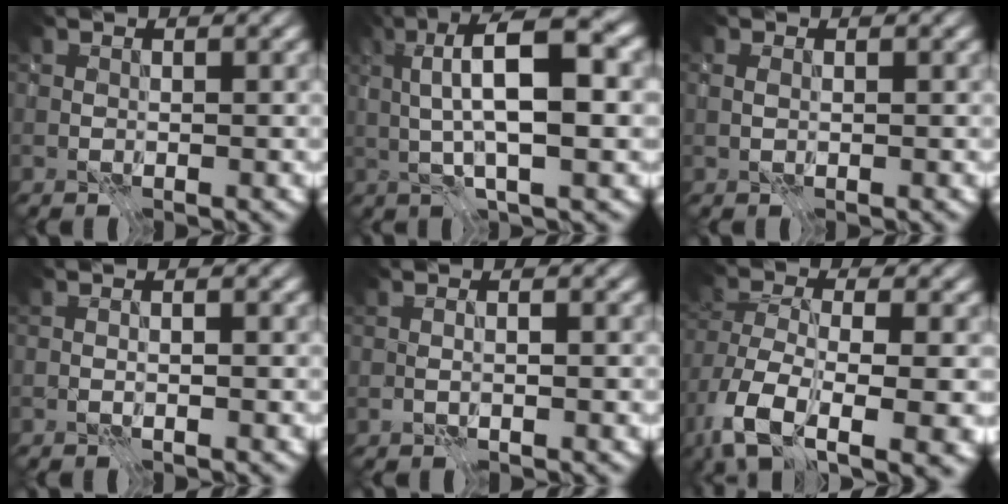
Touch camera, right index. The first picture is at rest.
{"total": 10.1, "force": [1.6, 3.0, 9.5], "torque": [-0.152, 0.014, 0.023]}
{"total": 0.6, "force": [0.0, 0.4, 0.4], "torque": [-0.010, -0.003, 0.004]}
{"total": 0.7, "force": [-0.4, 0.0, 0.5], "torque": [-0.010, -0.007, -0.008]}
{"total": 1.7, "force": [0.3, 0.7, 1.5], "torque": [-0.009, 0.001, -0.005]}
{"total": 11.7, "force": [-5.9, 4.9, 8.8], "torque": [-0.184, -0.023, -0.090]}